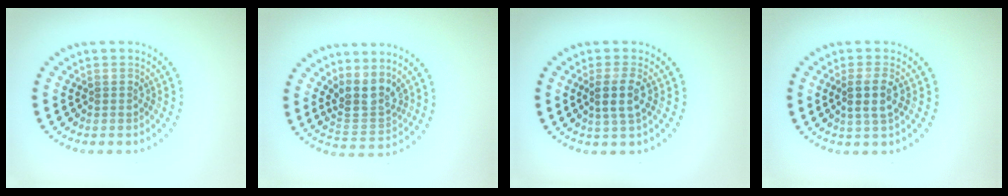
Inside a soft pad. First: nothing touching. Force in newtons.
{"total": 3.3, "press": 2.6, "slide": 2.1}
{"total": 2.6, "press": 2.3, "slide": 1.3}
{"total": 2.3, "press": 2.1, "slide": 0.9}